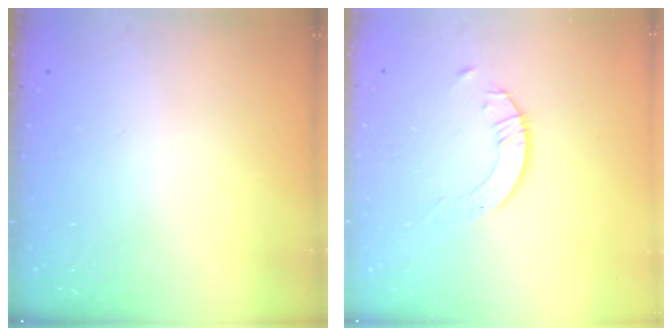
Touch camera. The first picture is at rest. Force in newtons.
{"total": 2.7, "press": 2.7, "slide": 0.2}